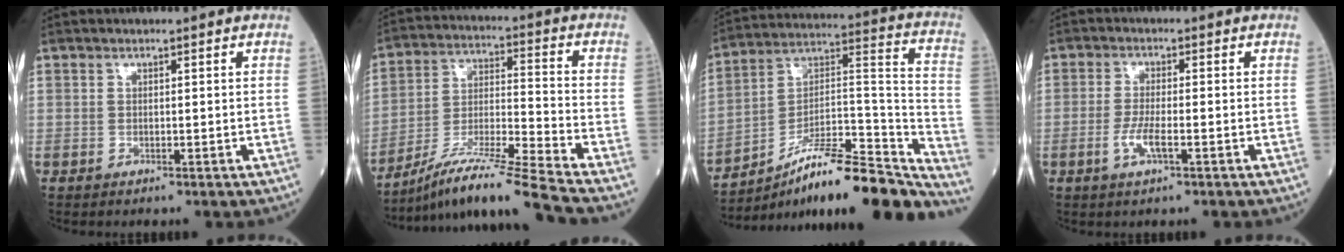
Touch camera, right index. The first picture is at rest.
{"total": 15.7, "force": [-13.5, -2.5, 7.6], "torque": [-0.140, -0.008, -0.243]}
{"total": 24.7, "force": [-20.5, 2.8, 13.4], "torque": [-0.147, 0.036, -0.320]}
{"total": 4.0, "force": [-1.5, 0.6, 3.7], "torque": [-0.079, -0.004, -0.029]}